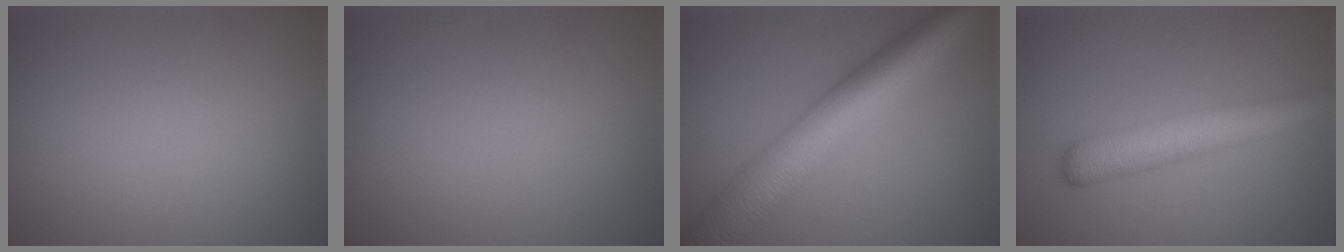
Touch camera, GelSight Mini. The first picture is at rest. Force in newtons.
{"total": 0.0}
{"total": 8.7, "press": 8.7, "slide": 0.1}
{"total": 5.1, "press": 5.1, "slide": 0.1}